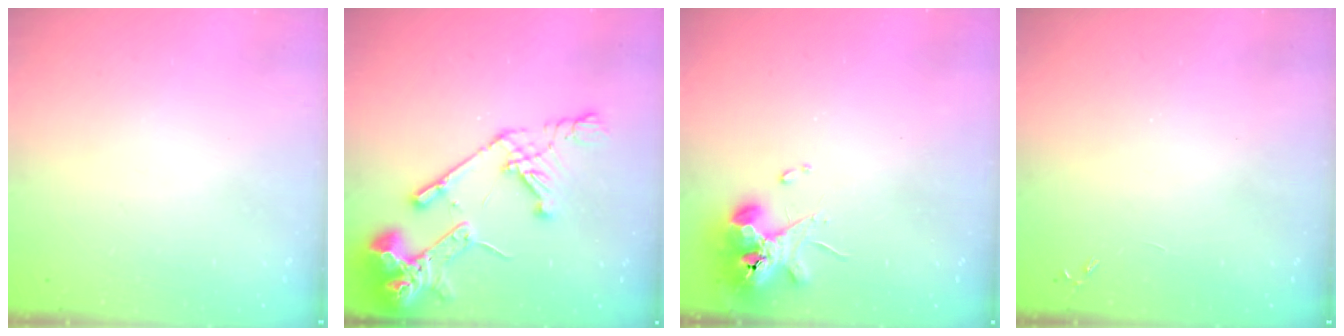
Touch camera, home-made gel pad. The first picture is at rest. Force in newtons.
{"total": 17.6, "press": 17.5, "slide": 2.1}
{"total": 10.8, "press": 10.7, "slide": 1.4}
{"total": 0.0}